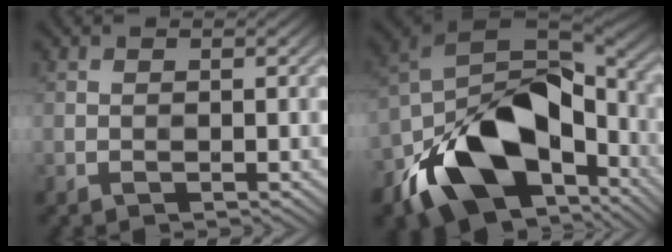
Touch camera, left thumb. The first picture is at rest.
{"total": 17.0, "force": [-6.8, 10.1, 11.9], "torque": [-0.226, -0.036, -0.110]}